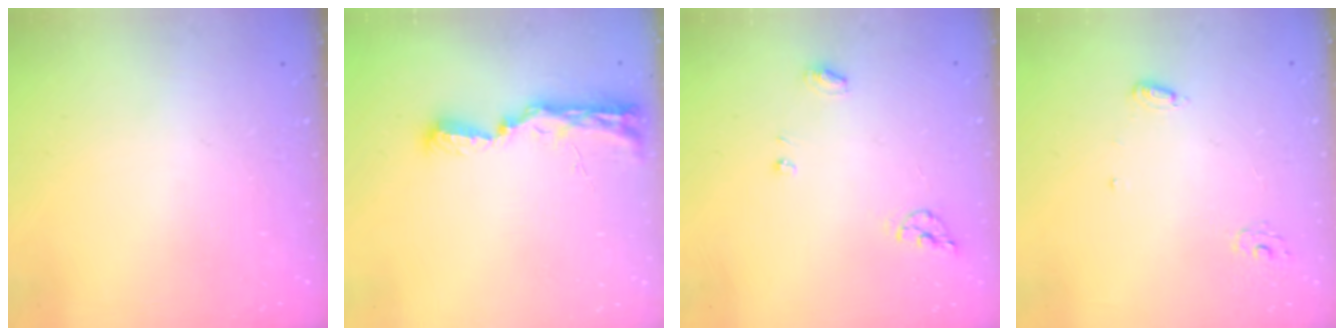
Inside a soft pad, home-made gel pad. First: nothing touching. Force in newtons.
{"total": 8.8, "press": 8.7, "slide": 0.9}
{"total": 6.7, "press": 6.7, "slide": 0.3}
{"total": 4.7, "press": 4.7, "slide": 0.4}